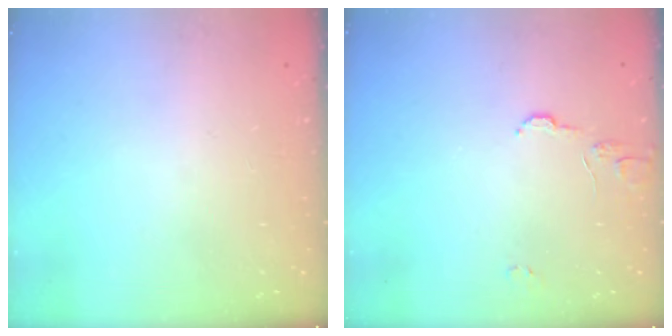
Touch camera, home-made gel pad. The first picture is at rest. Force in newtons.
{"total": 5.4, "press": 5.4, "slide": 0.4}